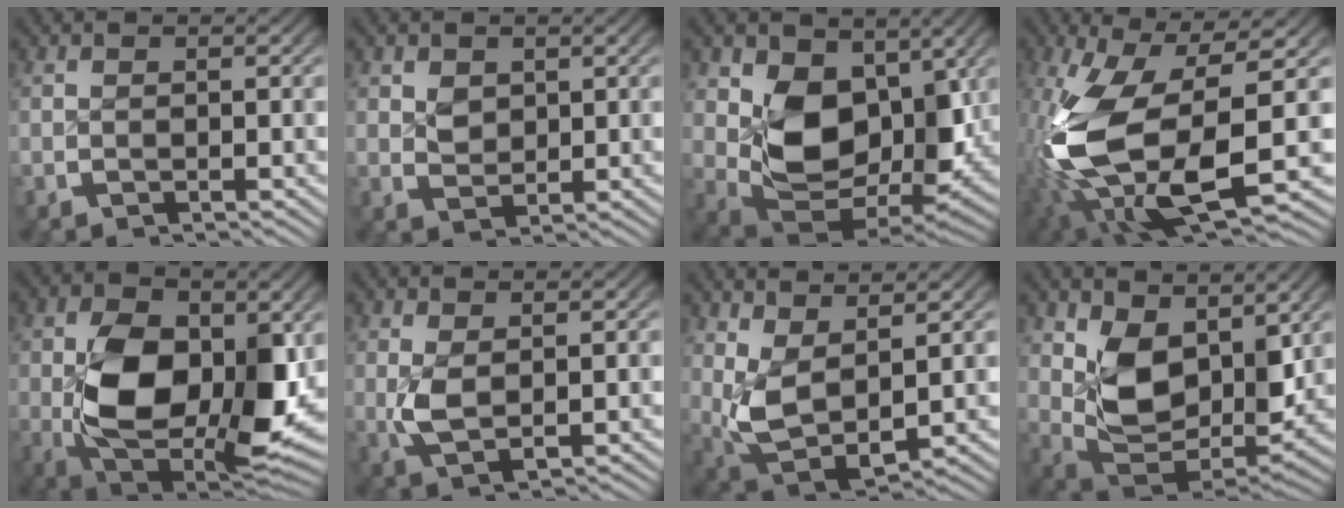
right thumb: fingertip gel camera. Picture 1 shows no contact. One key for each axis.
{"total": 2.2, "fx": 0.9, "fy": 1.6, "fz": 1.1, "tx": -0.026, "ty": -0.019, "tz": 0.029}
{"total": 13.0, "fx": -0.6, "fy": 8.8, "fz": 9.6, "tx": -0.204, "ty": -0.068, "tz": 0.017}
{"total": 17.1, "fx": -1.9, "fy": 10.0, "fz": 13.7, "tx": -0.327, "ty": -0.060, "tz": 0.008}
{"total": 16.1, "fx": -1.1, "fy": 9.7, "fz": 12.7, "tx": -0.262, "ty": -0.068, "tz": 0.012}
{"total": 3.2, "fx": 0.4, "fy": 1.9, "fz": 2.5, "tx": -0.065, "ty": -0.016, "tz": 0.019}
{"total": 7.9, "fx": 0.2, "fy": 5.6, "fz": 5.6, "tx": -0.148, "ty": -0.049, "tz": 0.027}
{"total": 9.4, "fx": 0.6, "fy": 5.7, "fz": 7.4, "tx": -0.170, "ty": -0.055, "tz": 0.030}